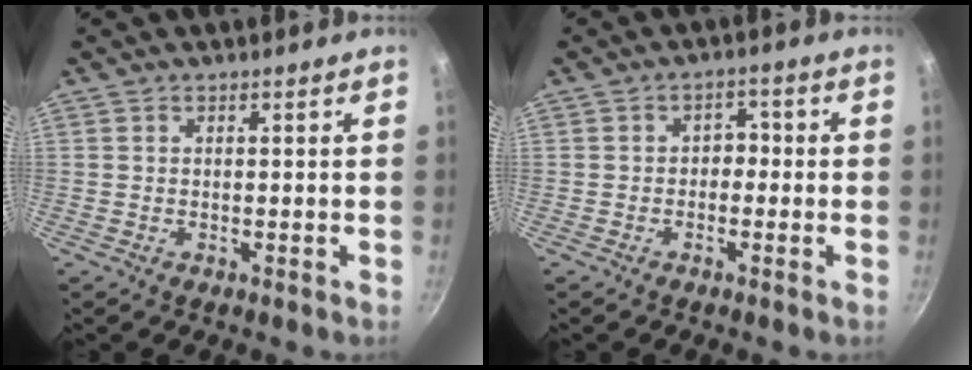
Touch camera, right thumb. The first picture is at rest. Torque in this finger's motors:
{"motor_torque": [-0.29, 0.40, -0.22, 0.34, 0.03]}